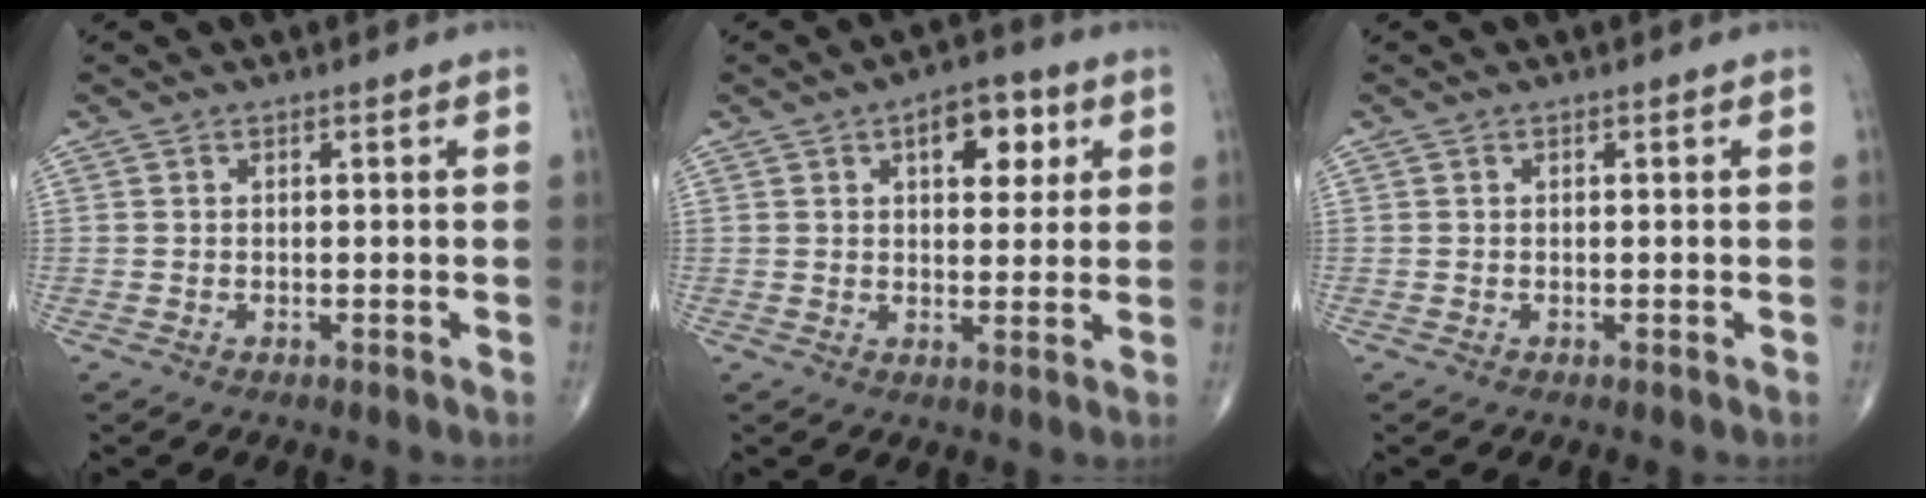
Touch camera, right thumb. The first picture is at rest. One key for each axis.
{"total": 8.8, "fx": 3.4, "fy": 4.9, "fz": 6.4, "tx": -0.054, "ty": -0.006, "tz": 0.041}
{"total": 0.0}